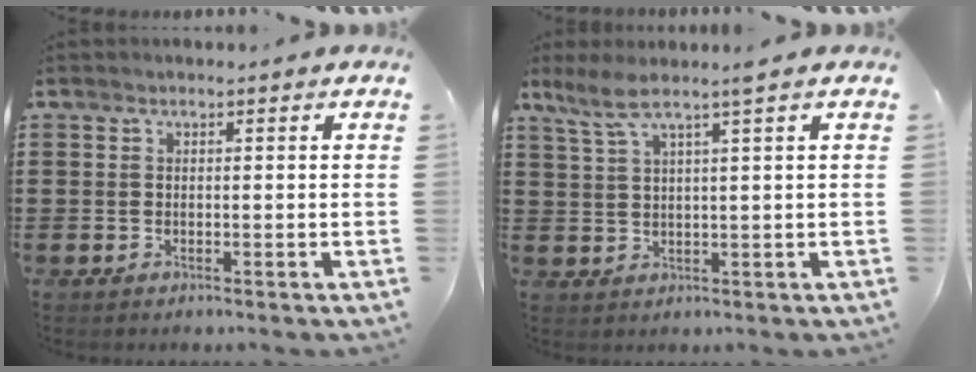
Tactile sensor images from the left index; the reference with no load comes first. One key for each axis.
{"total": 4.2, "fx": 2.6, "fy": -0.1, "fz": 3.2, "tx": -0.072, "ty": 0.001, "tz": 0.045}